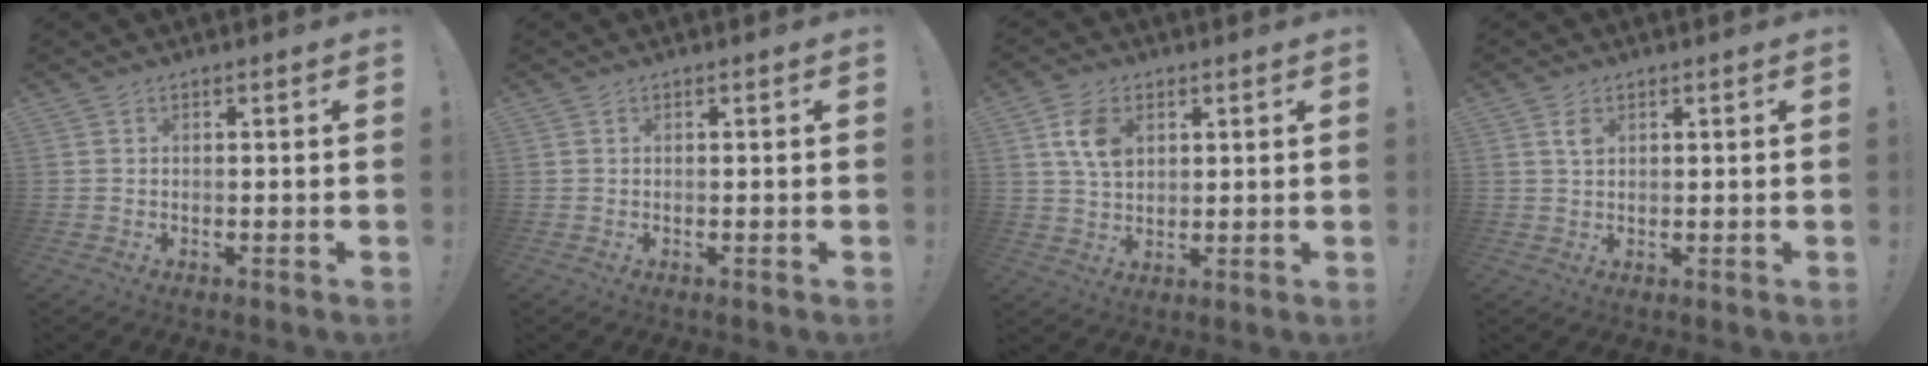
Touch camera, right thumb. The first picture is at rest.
{"total": 0.0}
{"total": 9.1, "force": [3.1, 6.3, 5.7], "torque": [-0.100, 0.002, 0.061]}
{"total": 2.8, "force": [1.2, 1.7, 1.9], "torque": [-0.025, -0.004, 0.019]}